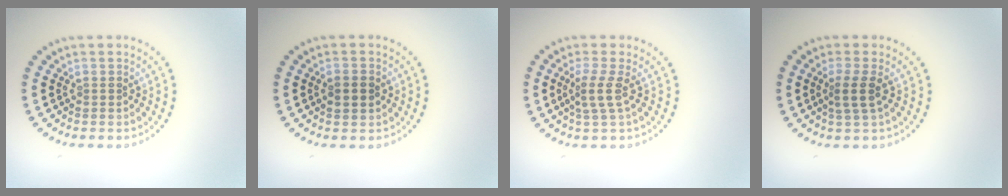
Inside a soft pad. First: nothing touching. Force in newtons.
{"total": 2.4, "press": 2.4, "slide": 0.0}
{"total": 2.1, "press": 1.6, "slide": 1.4}
{"total": 2.3, "press": 1.9, "slide": 1.3}